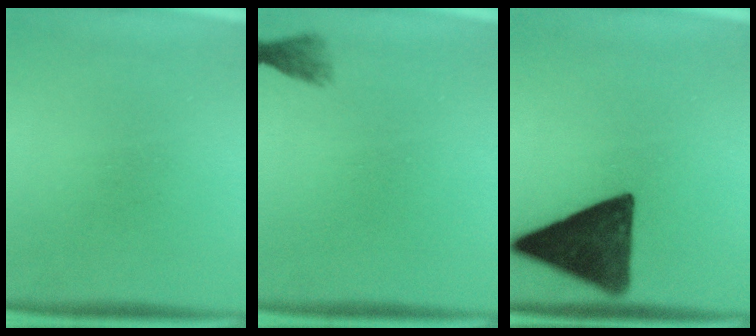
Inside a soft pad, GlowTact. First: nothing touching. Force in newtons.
{"total": 1.5}
{"total": 14.2}